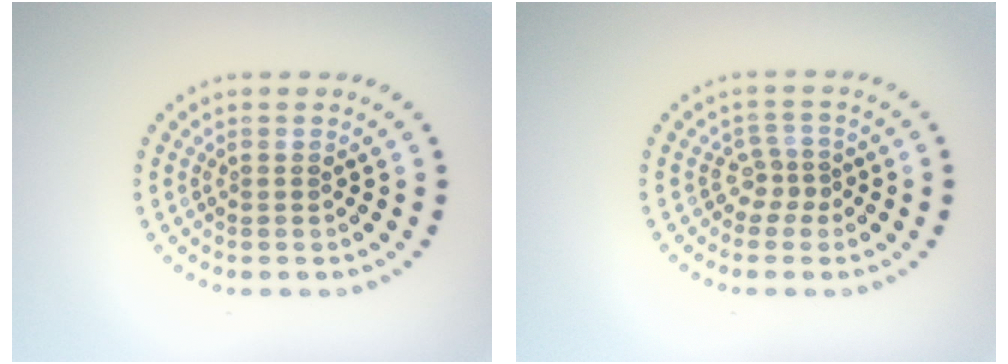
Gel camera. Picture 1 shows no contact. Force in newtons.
{"total": 1.7, "press": 1.2, "slide": 1.3}